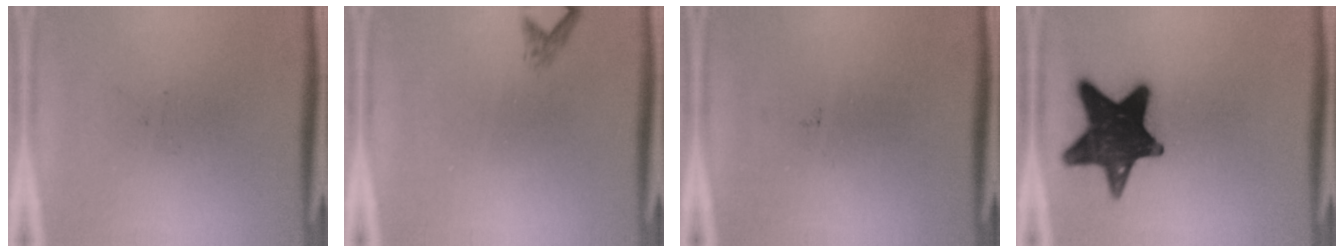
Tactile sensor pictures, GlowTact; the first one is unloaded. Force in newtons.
{"total": 1.0}
{"total": 0.0}
{"total": 16.7}